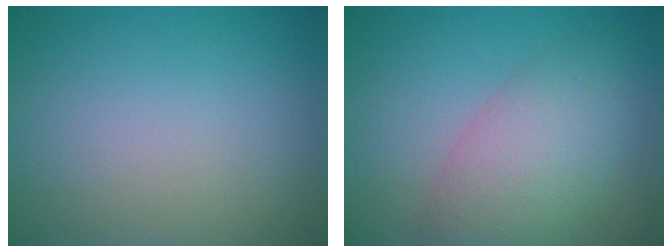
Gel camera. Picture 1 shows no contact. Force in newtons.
{"total": 6.0, "press": 6.0, "slide": 0.1}